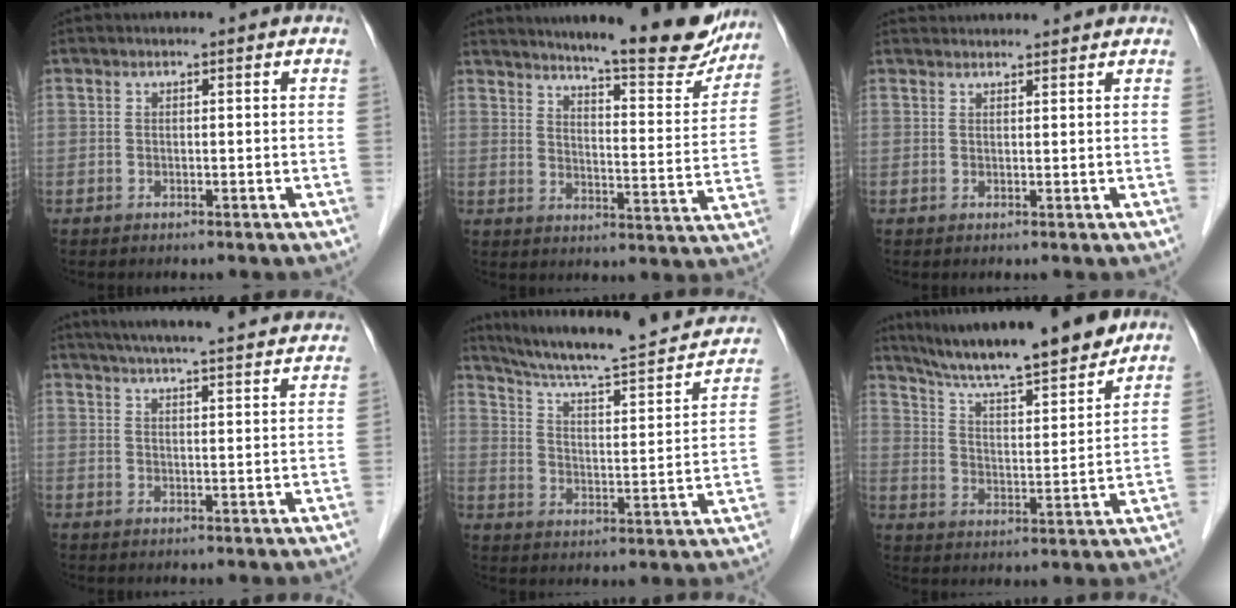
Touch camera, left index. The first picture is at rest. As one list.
[{"total": 18.9, "force": [16.6, 2.3, 8.6], "torque": [-0.111, -0.047, 0.206]}, {"total": 4.9, "force": [4.9, 0.6, 0.7], "torque": [-0.009, 0.033, 0.064]}, {"total": 22.3, "force": [20.4, 1.2, 8.9], "torque": [-0.135, 0.005, 0.257]}, {"total": 23.2, "force": [20.5, 3.0, 10.5], "torque": [-0.159, -0.013, 0.280]}, {"total": 17.5, "force": [15.3, 1.3, 8.3], "torque": [-0.133, 0.001, 0.241]}]